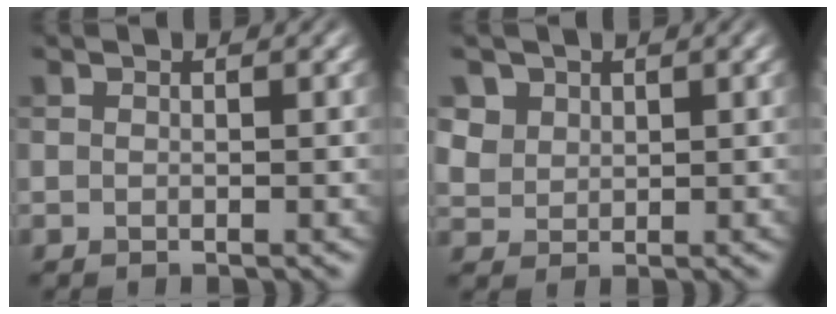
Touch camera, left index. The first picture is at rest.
{"total": 3.2, "force": [2.0, 2.3, 1.0], "torque": [-0.036, -0.002, 0.054]}